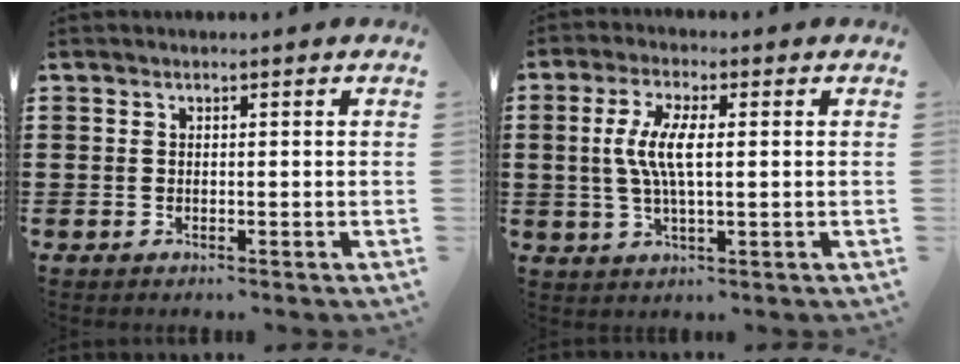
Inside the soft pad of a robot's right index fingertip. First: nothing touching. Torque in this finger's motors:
{"motor_torque": [0.37, -0.30, 0.30, 0.15]}